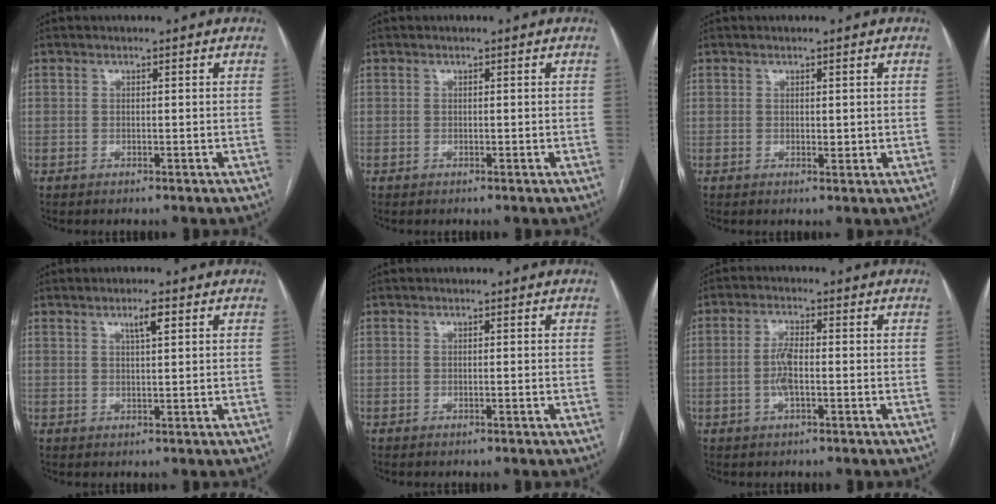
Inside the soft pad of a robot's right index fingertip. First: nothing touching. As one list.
[{"total": 0.0}, {"total": 1.1, "force": [0.3, 0.7, 0.9], "torque": [-0.014, -0.005, 0.006]}, {"total": 2.5, "force": [1.2, 0.2, 2.2], "torque": [-0.040, 0.002, 0.022]}, {"total": 0.0}, {"total": 4.0, "force": [-0.8, 1.1, 3.7], "torque": [-0.085, 0.003, -0.017]}]